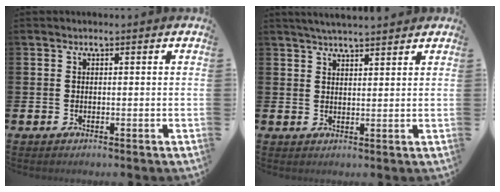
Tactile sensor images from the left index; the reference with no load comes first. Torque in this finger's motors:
{"motor_torque": [0.00, -2.14, 0.07, 0.10]}